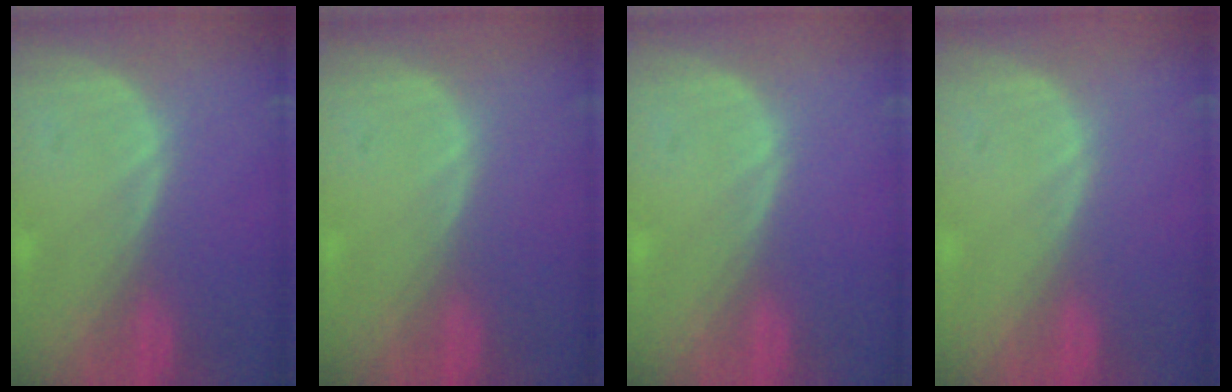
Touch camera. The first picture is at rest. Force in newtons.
{"total": 0.0}
{"total": 0.0}
{"total": 0.0}